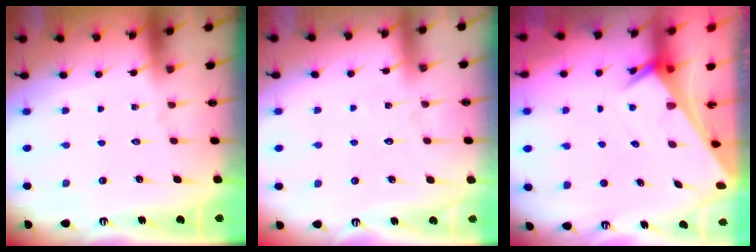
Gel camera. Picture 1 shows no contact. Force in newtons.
{"total": 3.7, "press": 3.7, "slide": 0.4}
{"total": 2.5, "press": 2.5, "slide": 0.2}